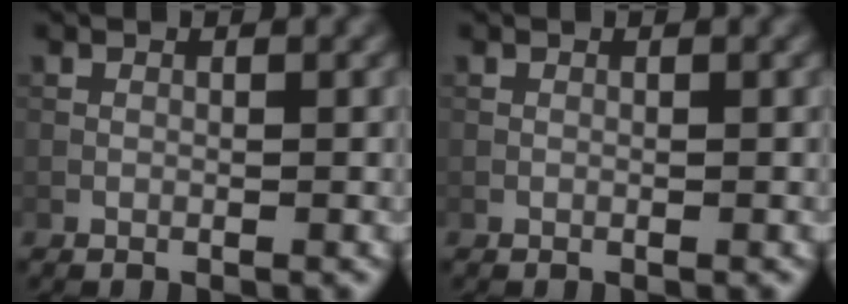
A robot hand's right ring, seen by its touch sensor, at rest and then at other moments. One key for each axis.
{"total": 0.0}